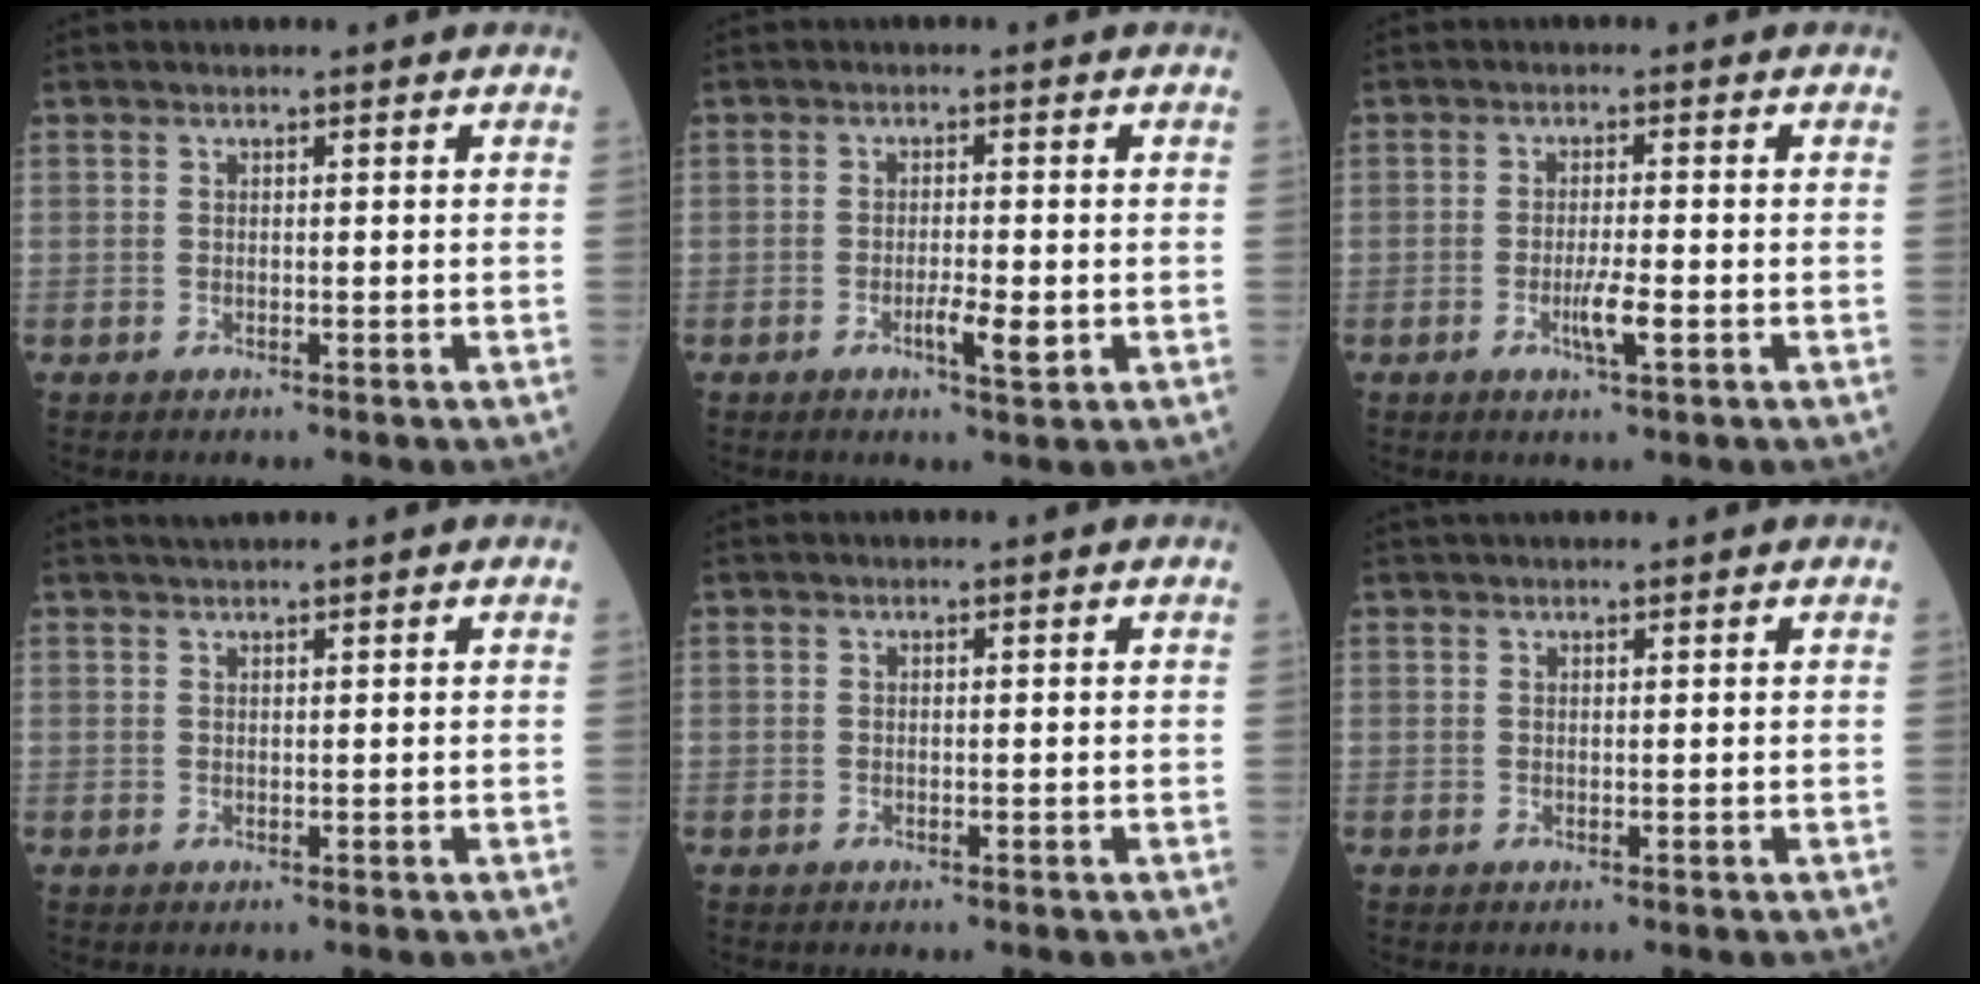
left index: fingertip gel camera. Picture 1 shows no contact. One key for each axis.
{"total": 3.4, "fx": -1.2, "fy": 0.6, "fz": 3.2, "tx": -0.055, "ty": -0.004, "tz": -0.018}
{"total": 3.3, "fx": -1.4, "fy": 0.1, "fz": 3.0, "tx": -0.059, "ty": -0.006, "tz": -0.024}
{"total": 1.9, "fx": 1.6, "fy": -0.3, "fz": 0.8, "tx": -0.010, "ty": 0.017, "tz": 0.033}
{"total": 0.0}
{"total": 3.2, "fx": 2.9, "fy": 0.3, "fz": 1.4, "tx": -0.015, "ty": 0.031, "tz": 0.044}